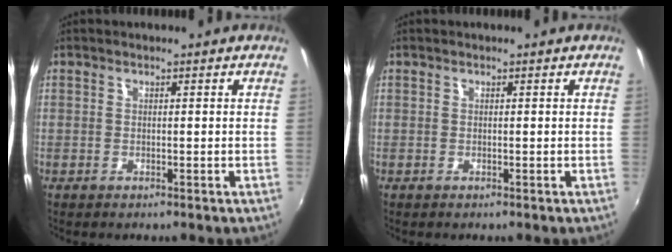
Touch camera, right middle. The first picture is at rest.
{"total": 0.0}